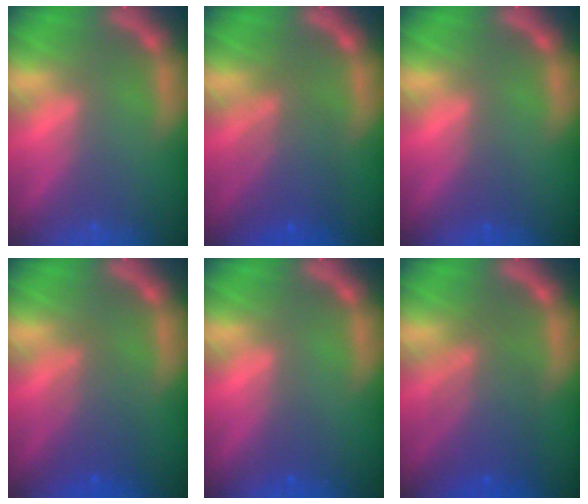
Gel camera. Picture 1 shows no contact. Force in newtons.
{"total": 5.1}
{"total": 1.0}
{"total": 3.6}
{"total": 1.0}
{"total": 6.0}